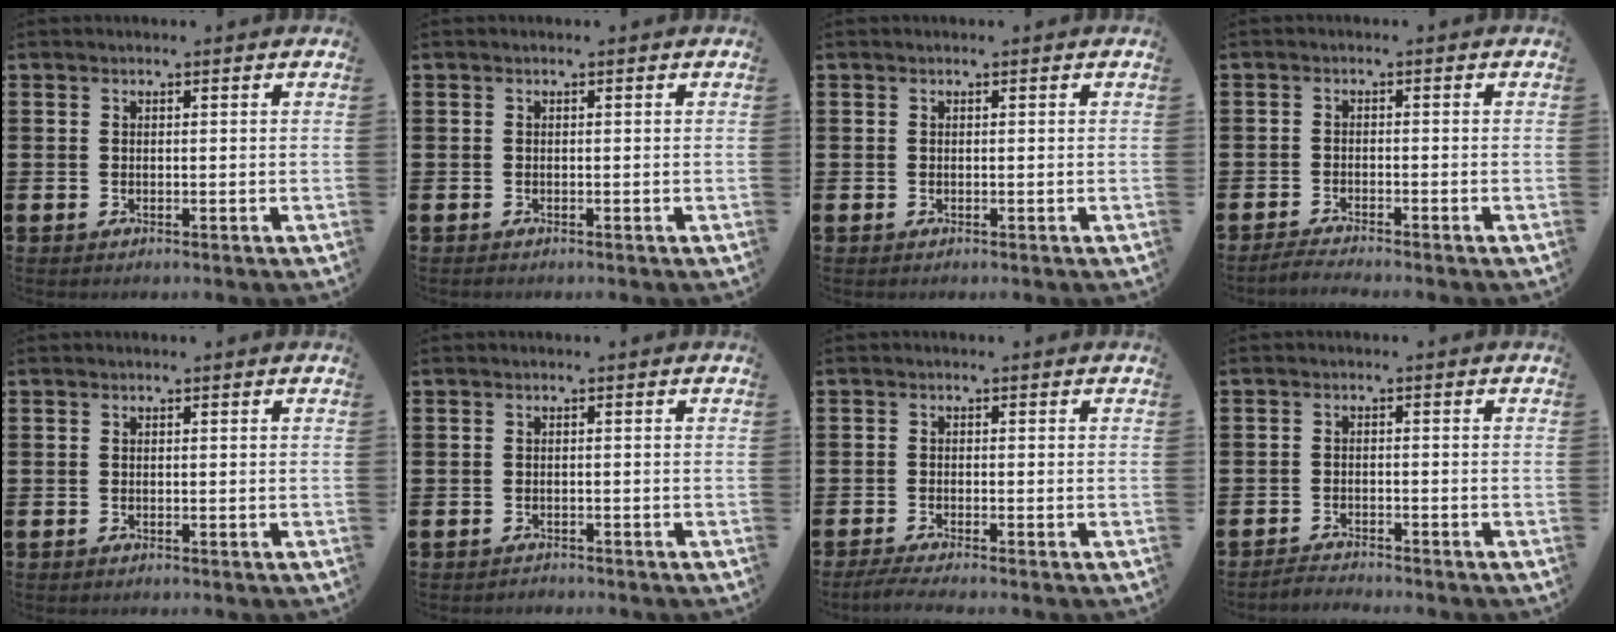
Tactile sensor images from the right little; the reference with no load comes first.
{"total": 0.0}
{"total": 0.0}
{"total": 1.5, "force": [-1.4, -0.1, 0.5], "torque": [-0.009, 0.002, -0.028]}
{"total": 0.0}
{"total": 0.7, "force": [-0.7, 0.1, -0.1], "torque": [-0.001, -0.001, -0.014]}
{"total": 1.6, "force": [-1.2, 0.0, 1.1], "torque": [-0.017, 0.000, -0.022]}
{"total": 1.7, "force": [-1.7, -0.1, -0.1], "torque": [-0.004, 0.003, -0.037]}